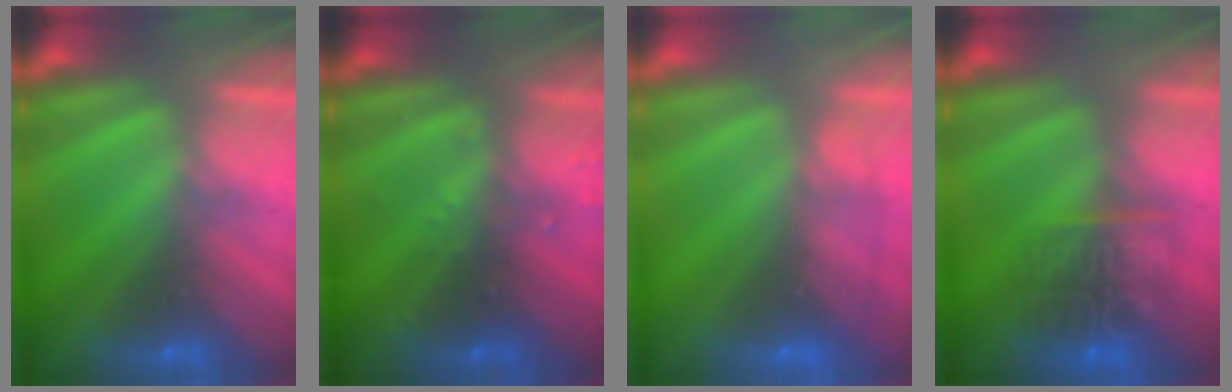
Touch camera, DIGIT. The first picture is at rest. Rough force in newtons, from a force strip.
{"total": 2.9}
{"total": 1.7}
{"total": 7.0}